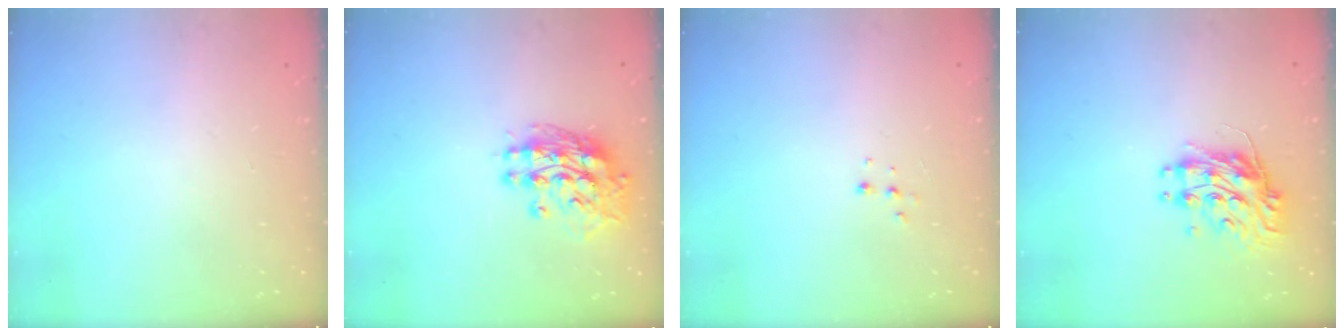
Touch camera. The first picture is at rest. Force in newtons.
{"total": 12.7, "press": 12.6, "slide": 1.1}
{"total": 4.2, "press": 4.2, "slide": 0.6}
{"total": 10.7, "press": 10.6, "slide": 0.7}